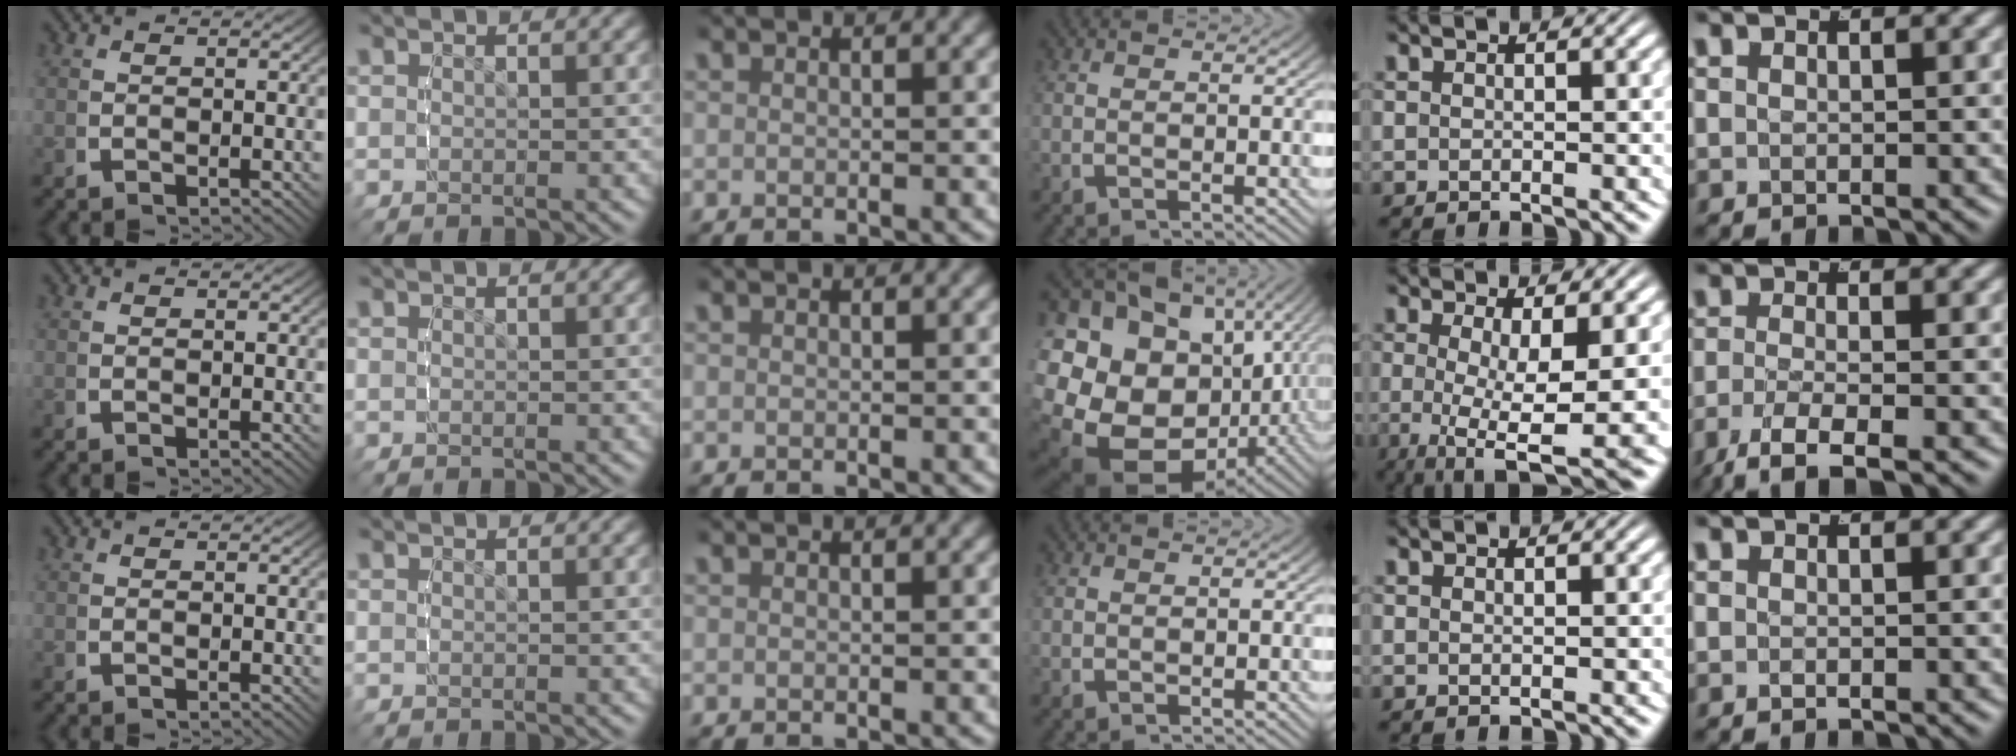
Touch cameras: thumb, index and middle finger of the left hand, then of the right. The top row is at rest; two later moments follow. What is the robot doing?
{"motion": "lift_and_place", "object": "air blower"}